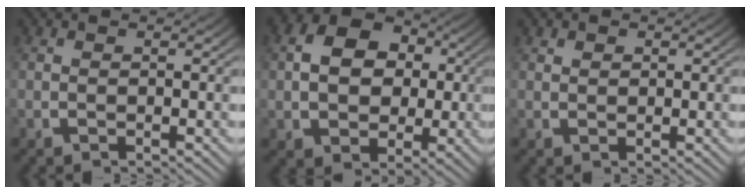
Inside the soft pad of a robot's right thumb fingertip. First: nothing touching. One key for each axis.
{"total": 10.6, "fx": 2.0, "fy": 7.7, "fz": 7.1, "tx": -0.139, "ty": -0.008, "tz": 0.041}
{"total": 1.0, "fx": 0.6, "fy": 0.7, "fz": 0.4, "tx": -0.006, "ty": -0.003, "tz": 0.017}